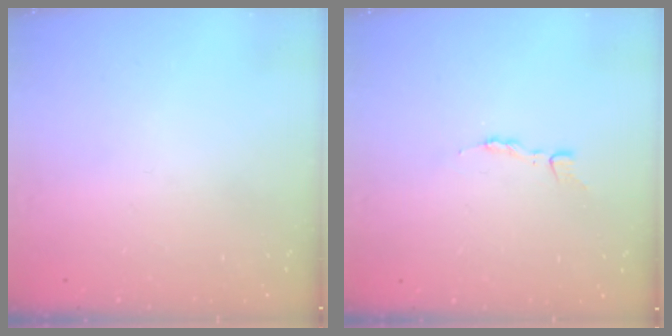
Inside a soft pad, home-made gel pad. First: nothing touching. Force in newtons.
{"total": 3.7, "press": 3.7, "slide": 0.1}